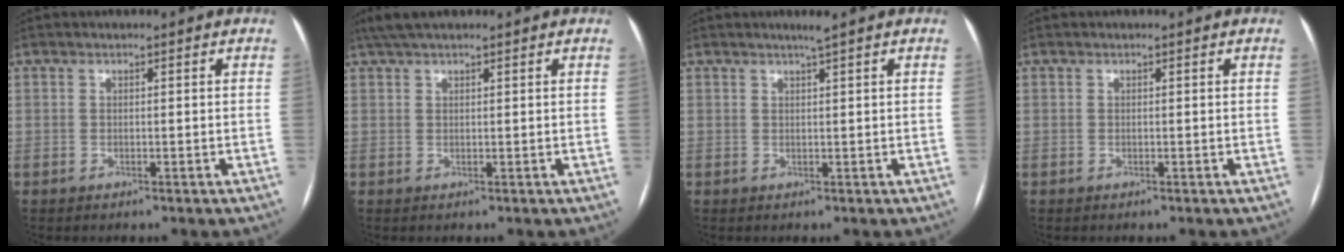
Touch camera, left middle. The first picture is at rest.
{"total": 5.0, "force": [4.0, 1.1, 2.8], "torque": [-0.052, 0.035, 0.073]}
{"total": 1.2, "force": [0.9, -0.4, 0.7], "torque": [-0.019, -0.005, 0.020]}
{"total": 0.0}